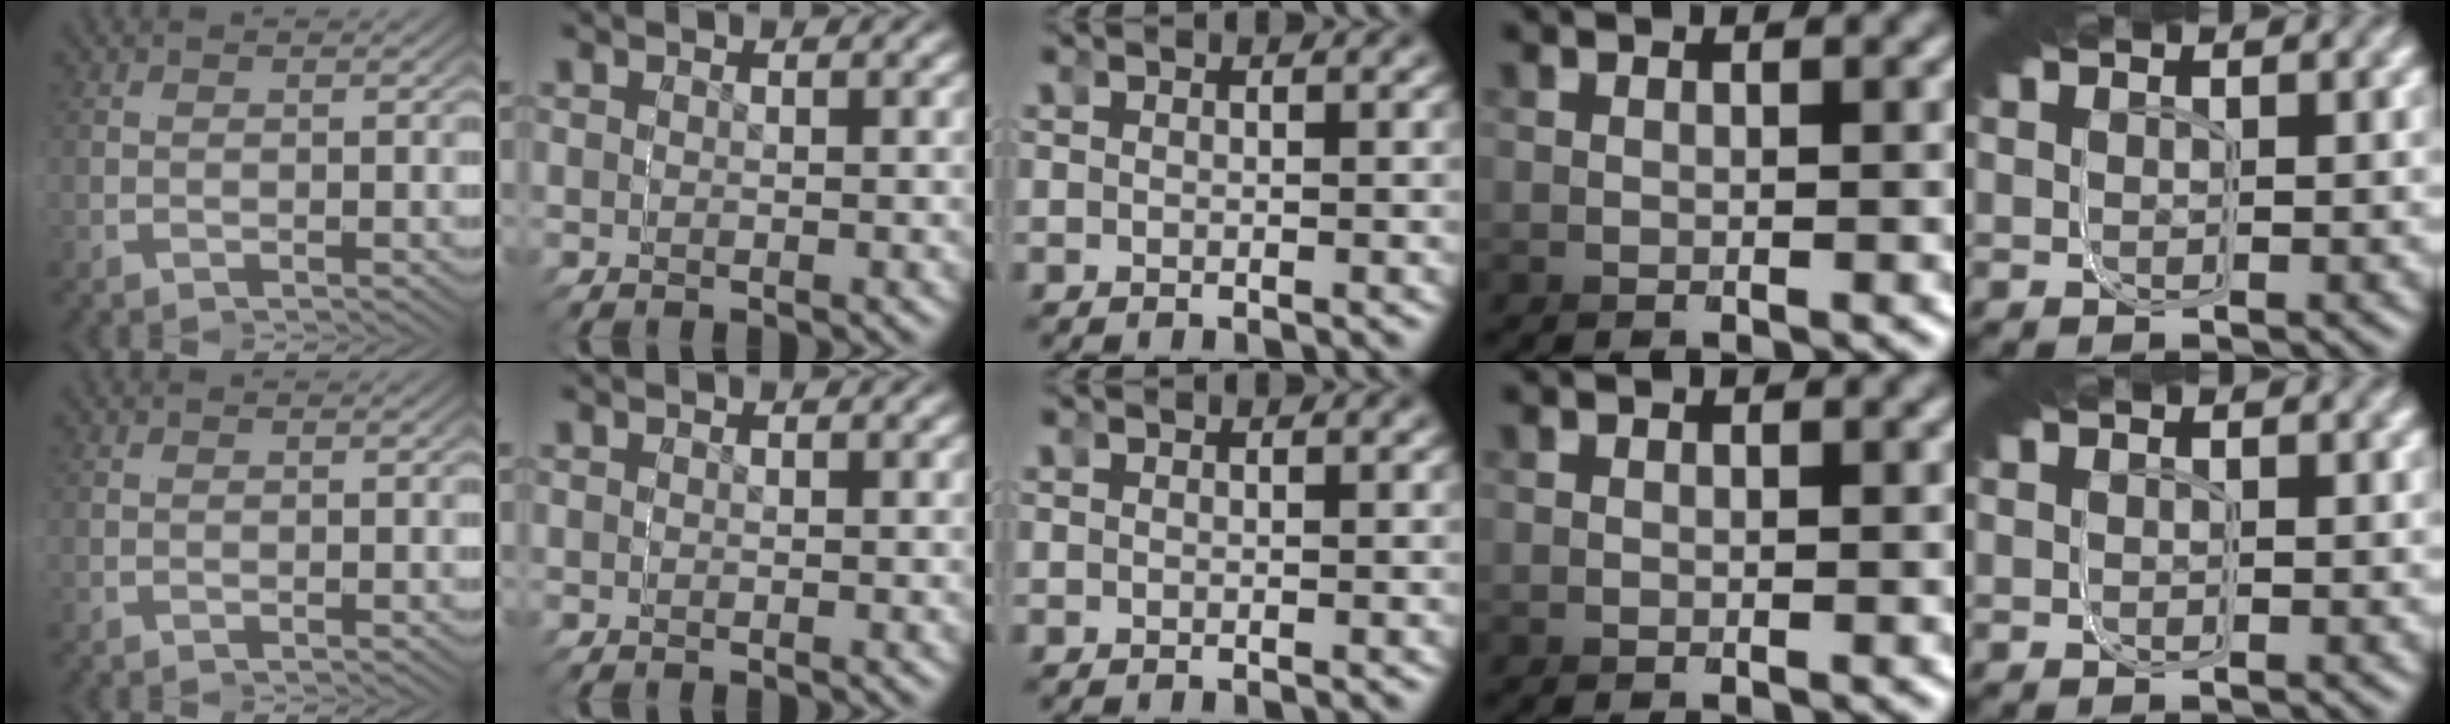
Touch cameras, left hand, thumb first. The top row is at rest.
{"little": {"total": 0.6, "force": [-0.4, -0.2, -0.3], "torque": [0.003, -0.003, -0.004]}}